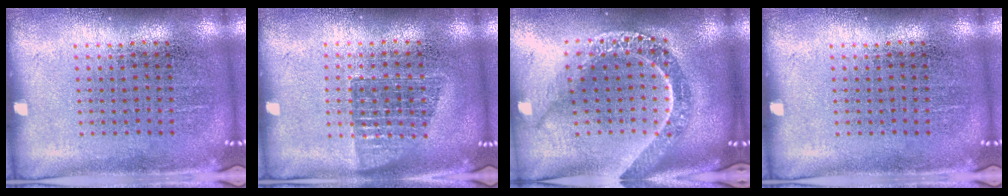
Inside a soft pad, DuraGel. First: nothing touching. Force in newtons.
{"total": 1.2, "press": 1.0, "slide": 0.6}
{"total": 2.7, "press": 2.2, "slide": 1.6}
{"total": 0.0}